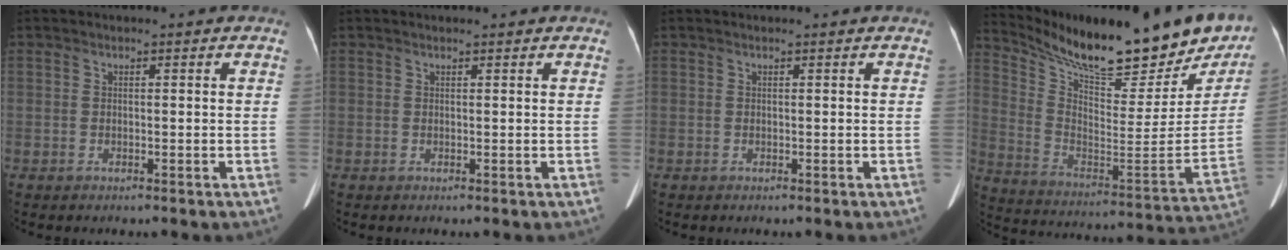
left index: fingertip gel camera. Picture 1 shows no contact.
{"total": 2.0, "force": [1.8, 0.3, 0.7], "torque": [-0.011, 0.020, 0.025]}
{"total": 1.1, "force": [1.1, 0.2, 0.1], "torque": [-0.012, 0.019, 0.015]}
{"total": 29.0, "force": [24.3, 5.5, 14.8], "torque": [-0.247, -0.060, 0.346]}